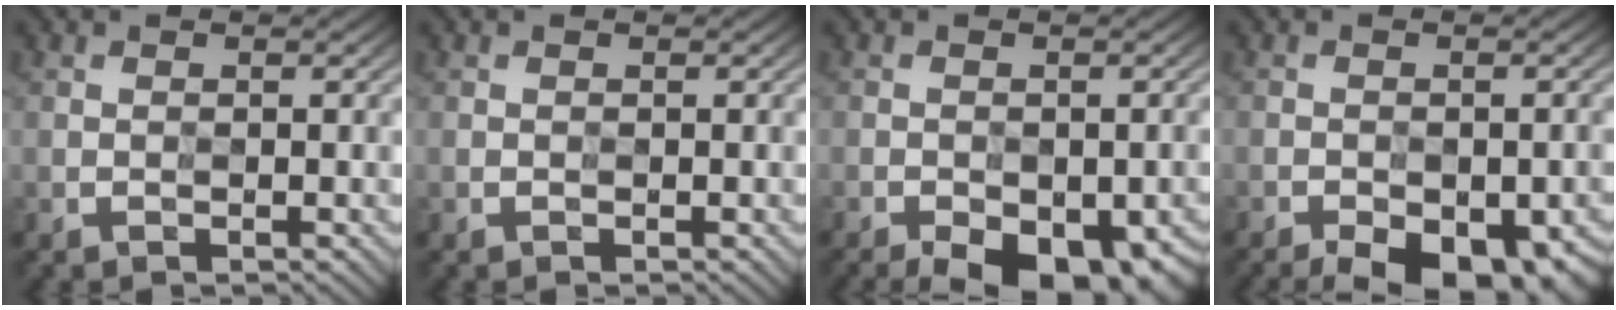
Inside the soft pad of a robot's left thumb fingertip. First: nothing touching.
{"total": 0.0}
{"total": 8.3, "force": [-5.6, 3.2, 5.3], "torque": [-0.091, -0.019, -0.083]}
{"total": 9.0, "force": [-6.4, 3.3, 5.5], "torque": [-0.088, -0.021, -0.092]}